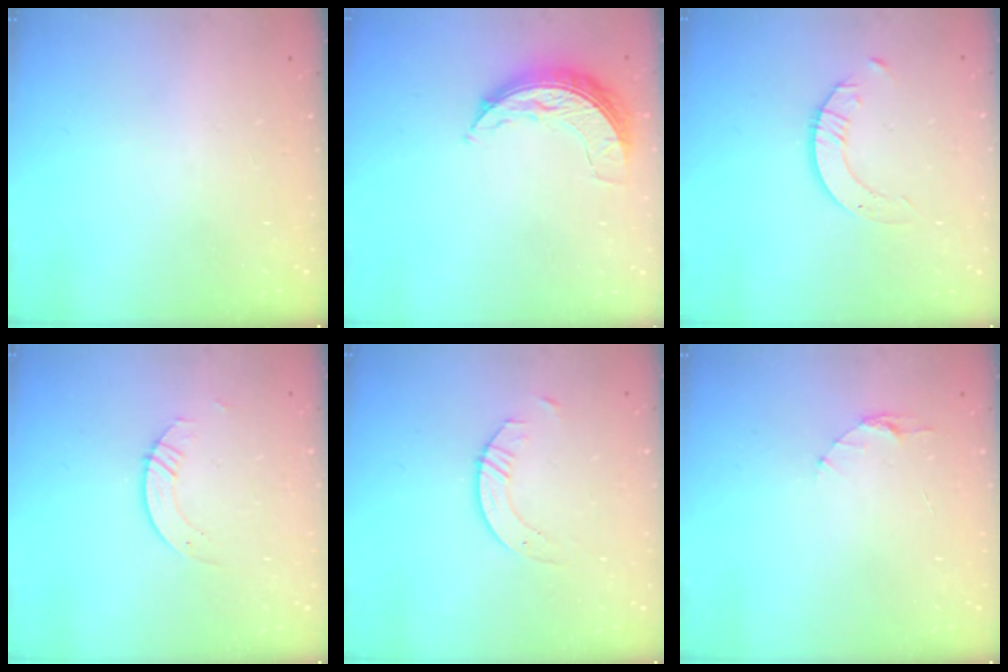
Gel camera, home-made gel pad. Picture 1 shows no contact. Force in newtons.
{"total": 7.2, "press": 7.2, "slide": 0.4}
{"total": 2.0, "press": 2.0, "slide": 0.2}
{"total": 2.2, "press": 2.2, "slide": 0.2}
{"total": 3.5, "press": 3.5, "slide": 0.4}
{"total": 3.5, "press": 3.5, "slide": 0.3}